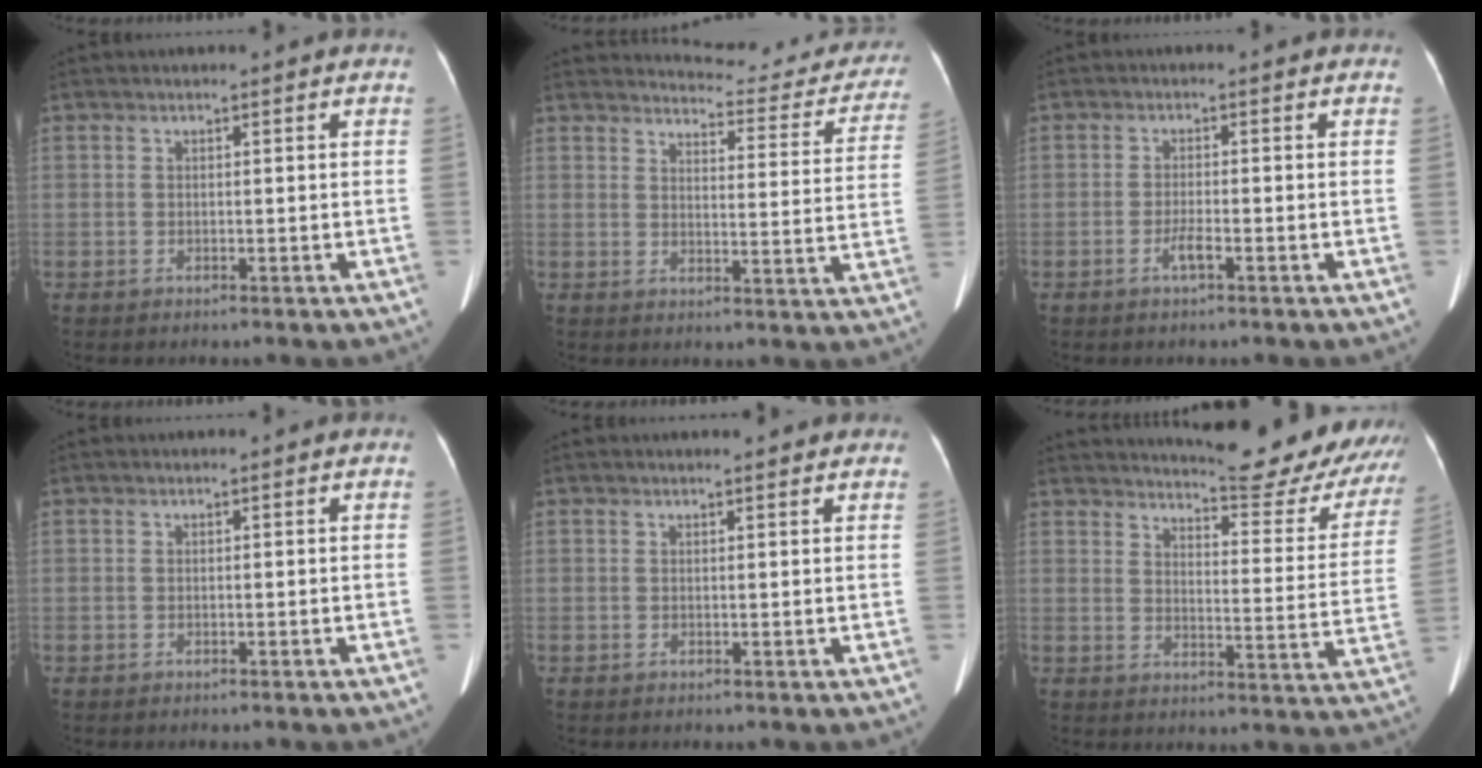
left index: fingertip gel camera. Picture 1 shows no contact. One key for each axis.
{"total": 16.1, "fx": 15.6, "fy": 3.3, "fz": 2.7, "tx": -0.003, "ty": -0.063, "tz": 0.155}
{"total": 1.9, "fx": -1.1, "fy": 0.1, "fz": 1.6, "tx": -0.033, "ty": -0.001, "tz": -0.025}
{"total": 0.0}
{"total": 2.9, "fx": 2.6, "fy": 0.5, "fz": 1.0, "tx": -0.013, "ty": 0.009, "tz": 0.026}
{"total": 22.7, "fx": 21.2, "fy": 2.7, "fz": 7.8, "tx": -0.097, "ty": -0.088, "tz": 0.241}